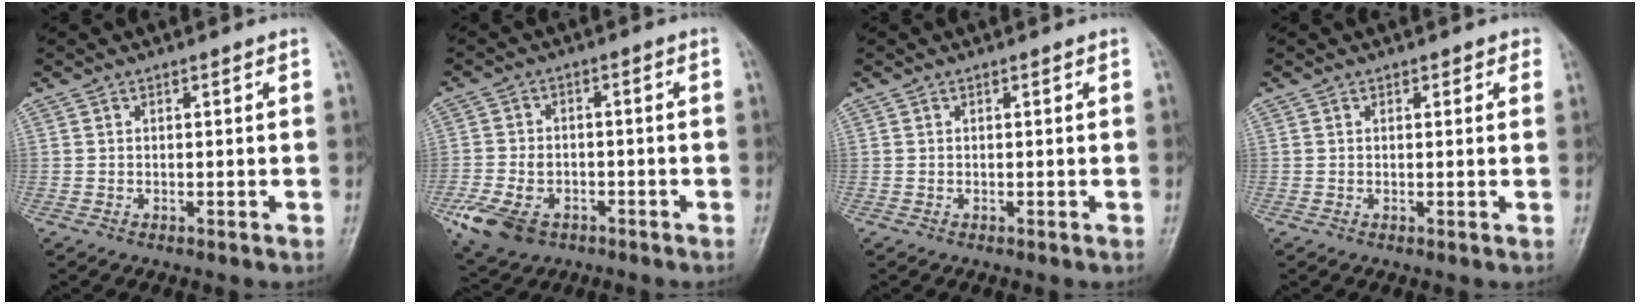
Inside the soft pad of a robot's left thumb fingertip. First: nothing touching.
{"total": 9.4, "force": [-4.5, 6.5, 5.1], "torque": [-0.104, 0.017, -0.072]}
{"total": 0.0}
{"total": 1.4, "force": [0.9, 0.9, 0.7], "torque": [0.008, -0.002, 0.005]}